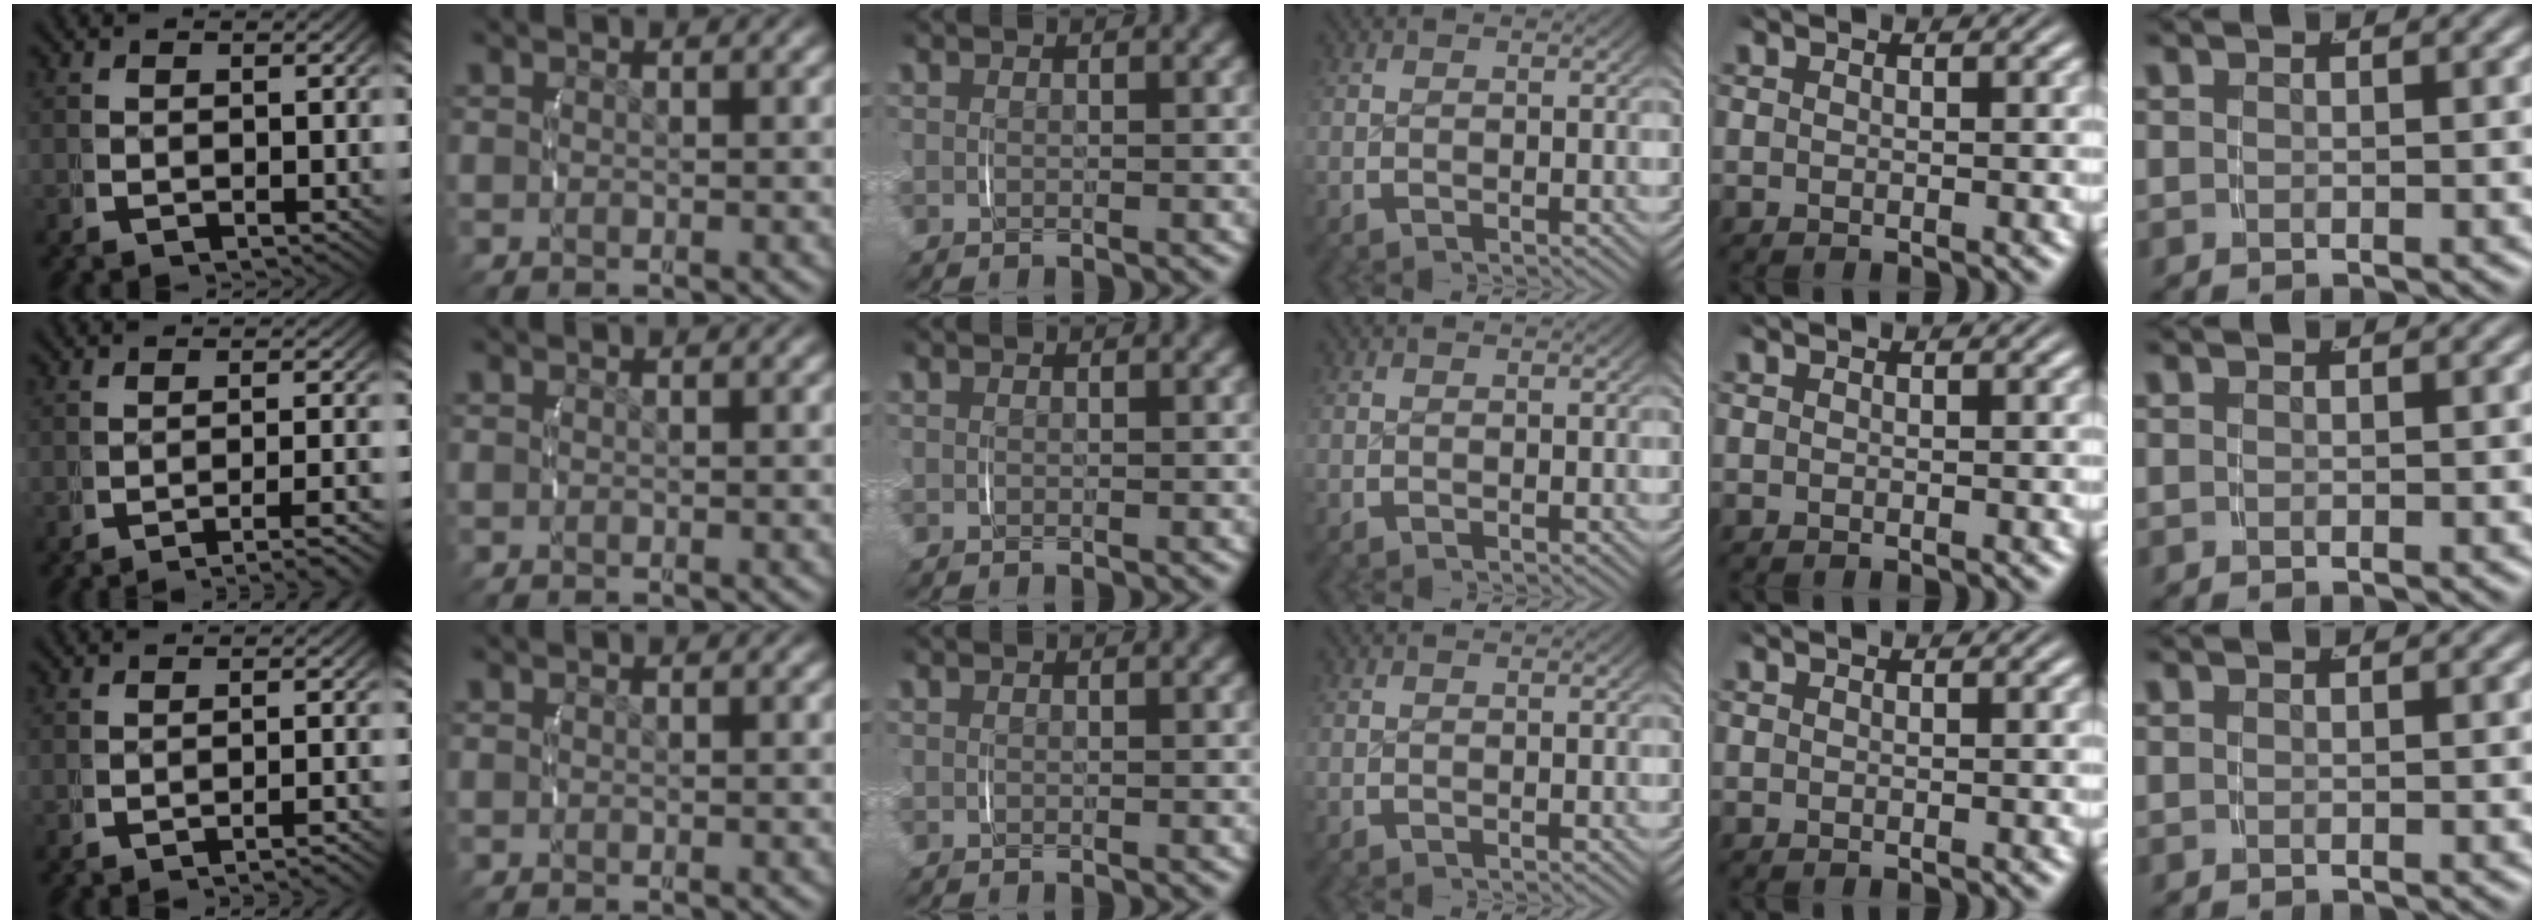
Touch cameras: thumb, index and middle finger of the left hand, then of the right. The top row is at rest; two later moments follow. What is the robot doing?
{"motion": "lift_and_place", "object": "string"}